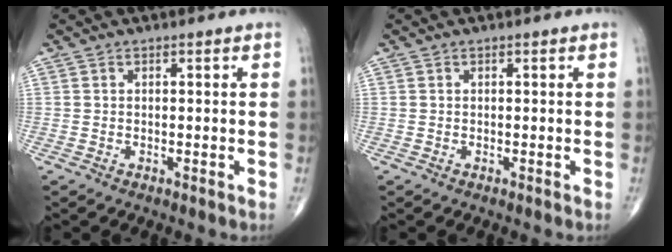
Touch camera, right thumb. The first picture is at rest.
{"total": 0.0}